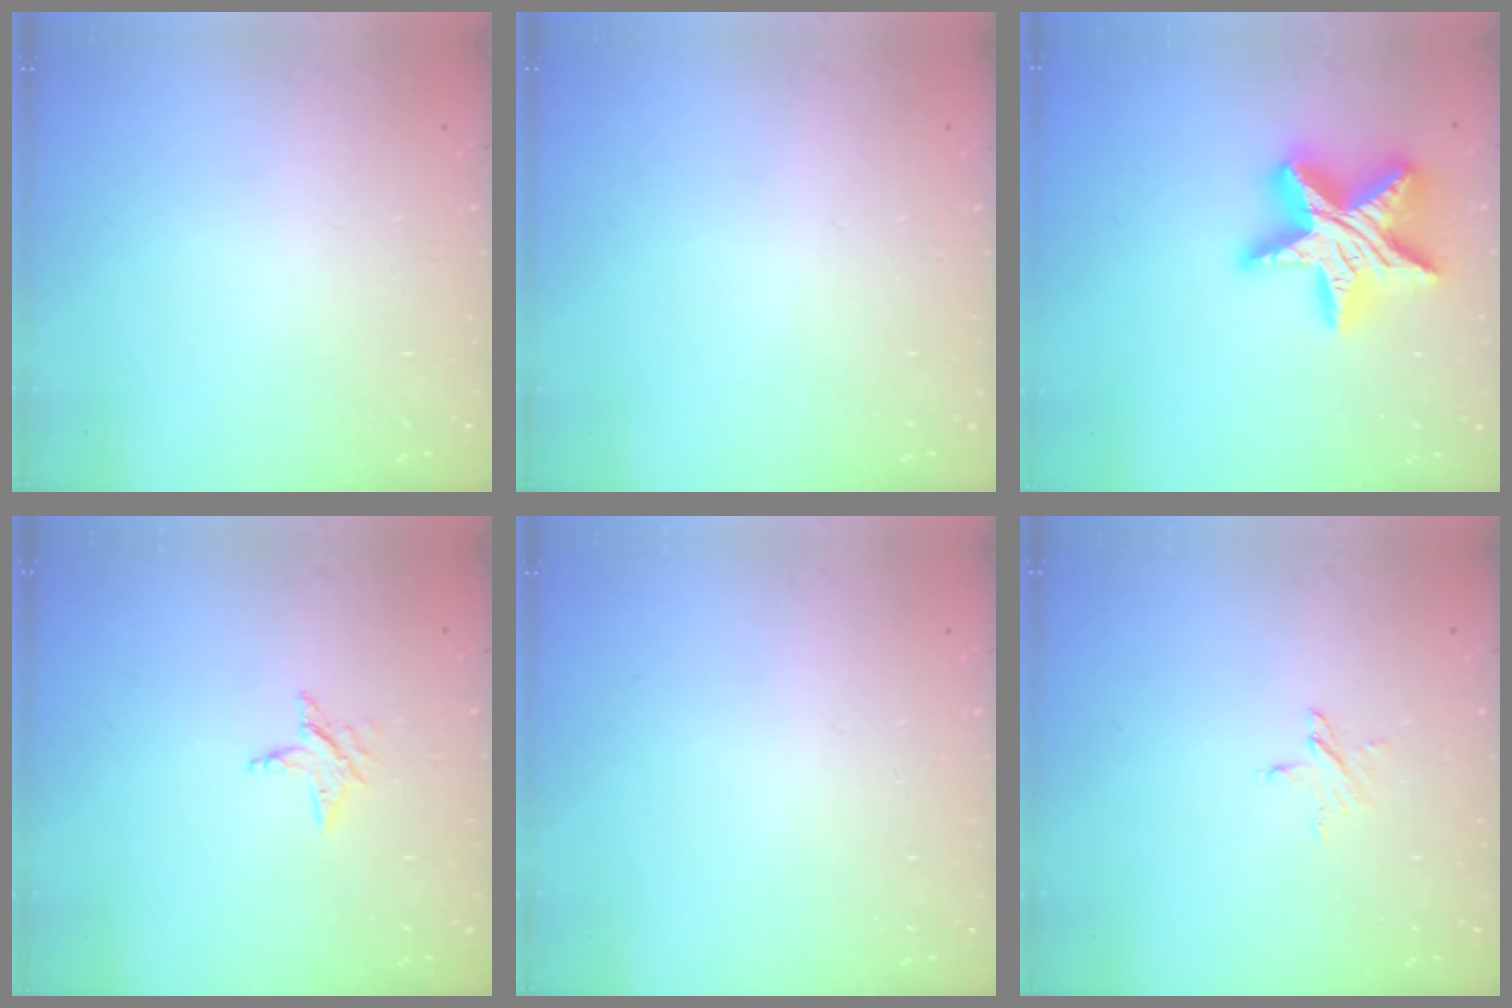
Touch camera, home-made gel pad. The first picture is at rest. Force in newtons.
{"total": 0.0}
{"total": 22.1, "press": 22.0, "slide": 1.7}
{"total": 3.4, "press": 3.4, "slide": 0.3}
{"total": 0.0}
{"total": 3.7, "press": 3.7, "slide": 0.3}